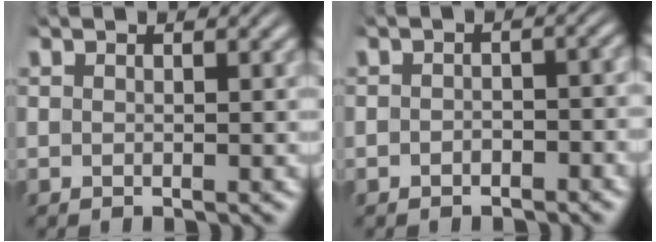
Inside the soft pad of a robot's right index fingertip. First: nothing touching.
{"total": 1.6, "force": [-1.3, 0.7, 0.5], "torque": [0.000, -0.003, -0.023]}